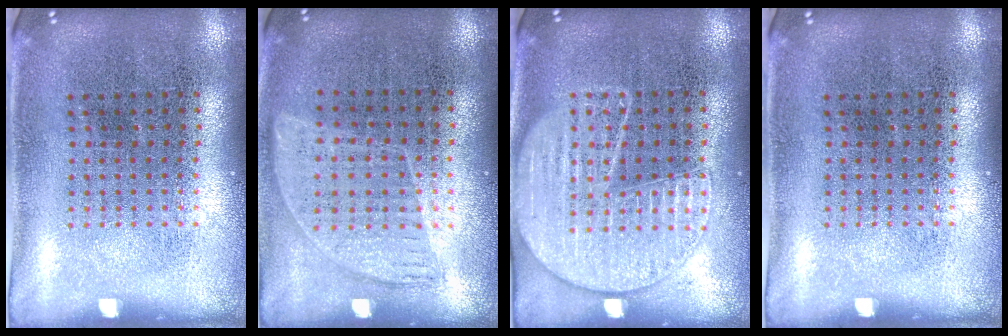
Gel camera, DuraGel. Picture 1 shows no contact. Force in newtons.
{"total": 0.9, "press": 0.8, "slide": 0.5}
{"total": 1.6, "press": 1.6, "slide": 0.1}
{"total": 0.0}